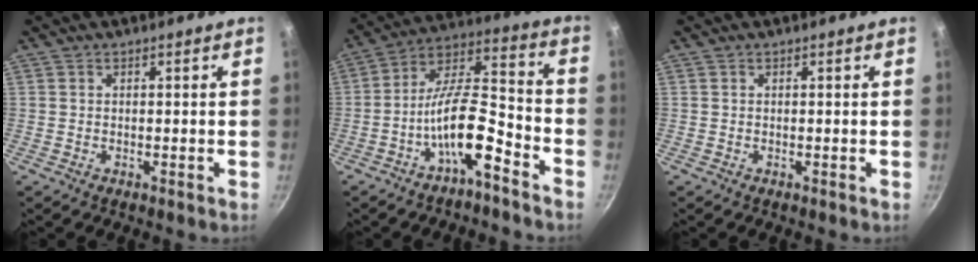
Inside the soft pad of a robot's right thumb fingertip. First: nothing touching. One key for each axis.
{"total": 13.2, "fx": -6.9, "fy": 4.2, "fz": 10.5, "tx": -0.176, "ty": 0.066, "tz": -0.127}
{"total": 0.0}